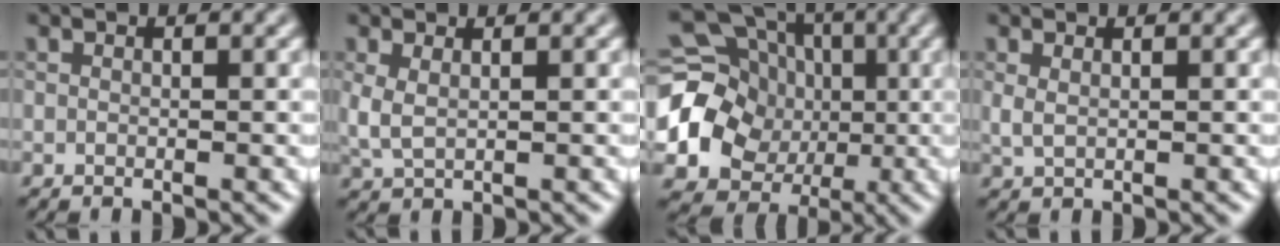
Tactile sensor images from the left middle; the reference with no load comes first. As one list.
[{"total": 1.8, "force": [0.6, 0.8, 1.5], "torque": [-0.042, -0.001, 0.014]}, {"total": 18.7, "force": [-0.3, 16.9, 8.1], "torque": [-0.175, 0.001, -0.028]}, {"total": 1.0, "force": [0.5, 0.4, 0.8], "torque": [-0.019, -0.002, 0.012]}]